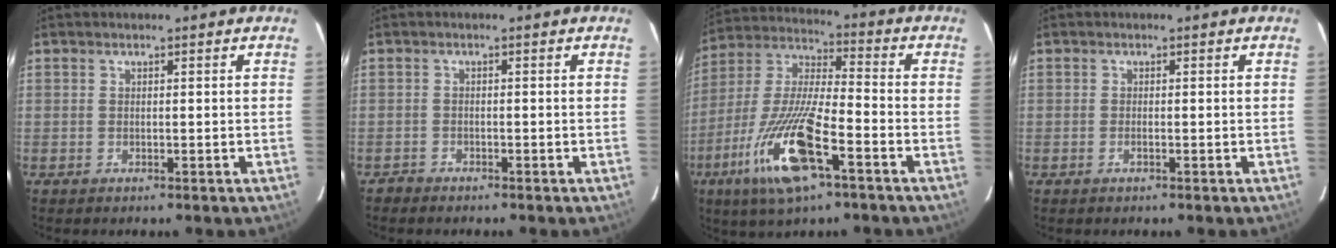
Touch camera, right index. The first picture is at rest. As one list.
[{"total": 1.1, "force": [-1.1, 0.3, 0.1], "torque": [-0.004, 0.000, -0.020]}, {"total": 16.7, "force": [-7.9, 2.9, 14.4], "torque": [-0.307, -0.022, -0.143]}, {"total": 0.7, "force": [-0.4, 0.0, 0.6], "torque": [-0.014, -0.001, -0.007]}]